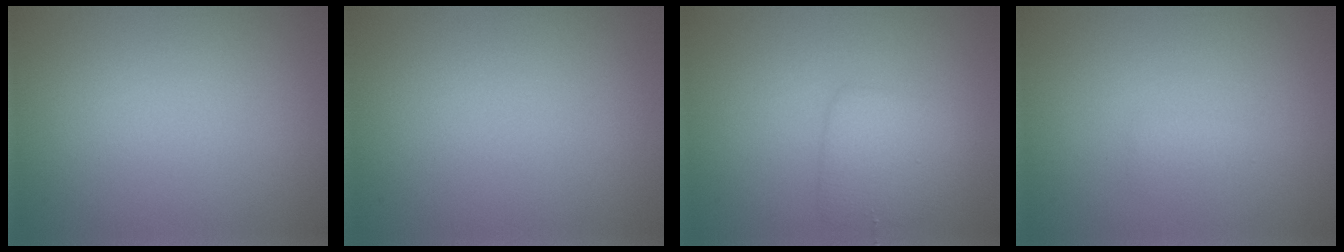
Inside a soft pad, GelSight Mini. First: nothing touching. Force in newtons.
{"total": 0.0}
{"total": 2.9, "press": 2.9, "slide": 0.1}
{"total": 0.7, "press": 0.7, "slide": 0.1}